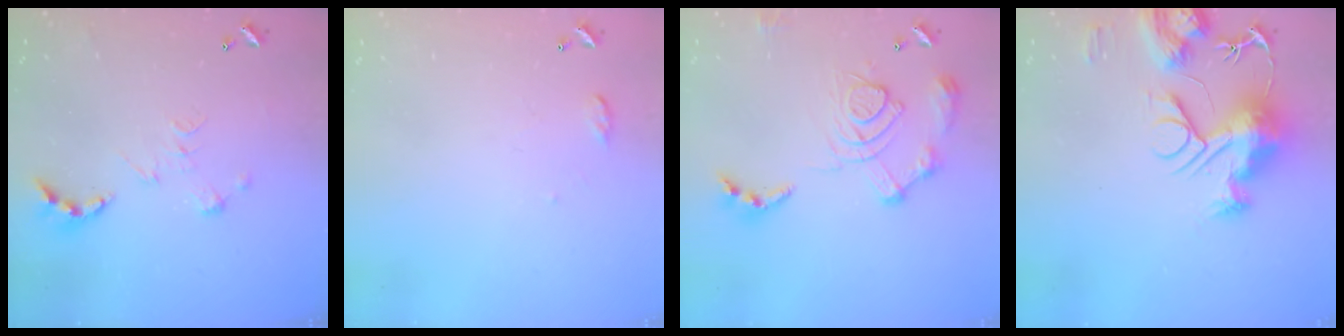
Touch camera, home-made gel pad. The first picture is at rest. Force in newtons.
{"total": 5.9, "press": 5.8, "slide": 0.7}
{"total": 15.6, "press": 15.5, "slide": 1.6}
{"total": 14.8, "press": 14.7, "slide": 1.3}